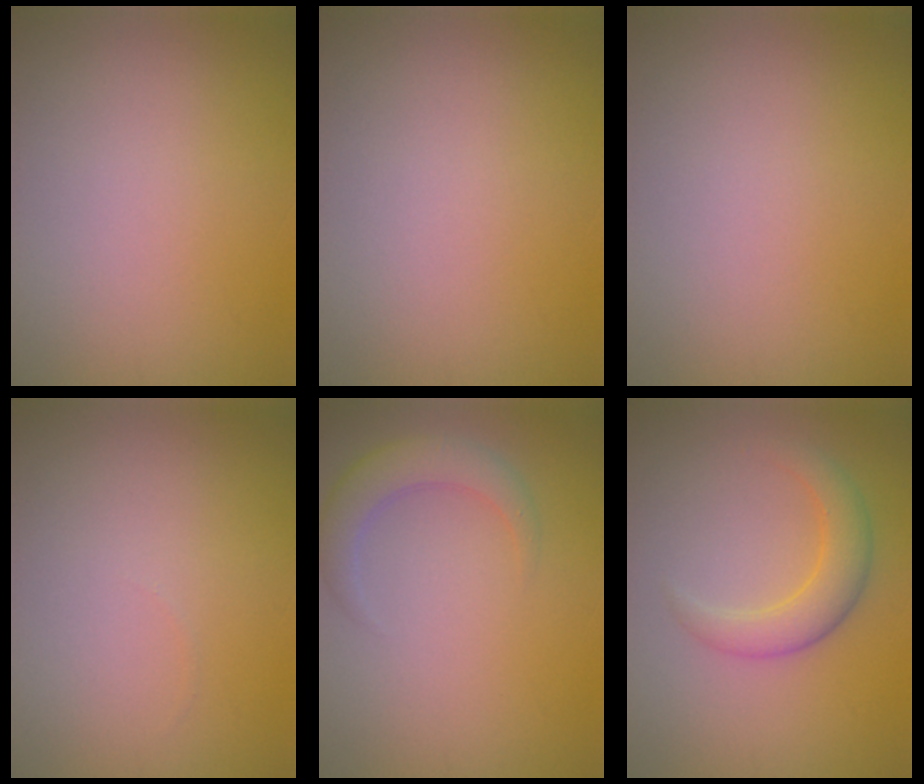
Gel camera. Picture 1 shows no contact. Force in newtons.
{"total": 0.0}
{"total": 0.0}
{"total": 0.0}
{"total": 3.0, "press": 3.0, "slide": 0.3}
{"total": 3.3, "press": 3.3, "slide": 0.1}